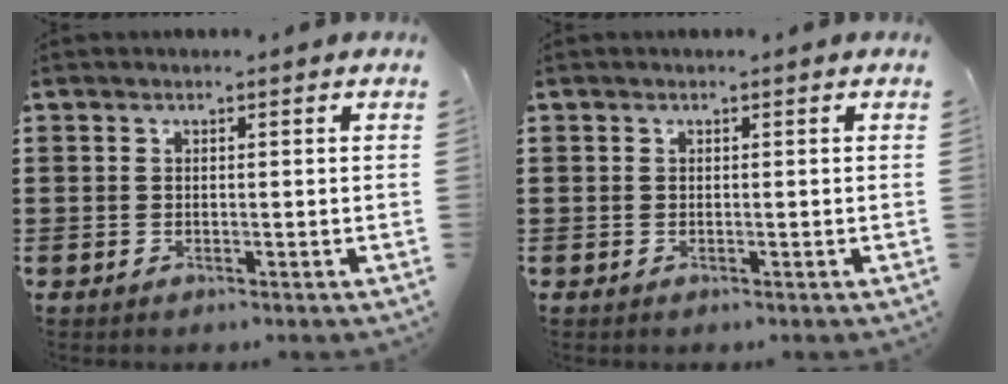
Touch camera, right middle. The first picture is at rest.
{"total": 0.0}